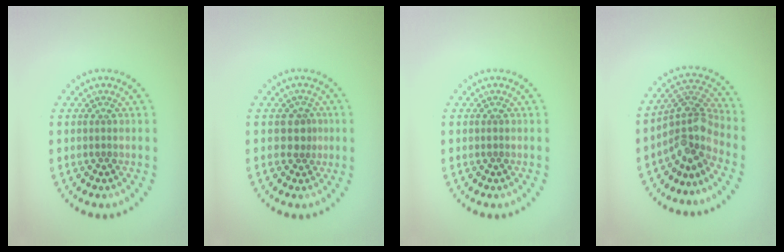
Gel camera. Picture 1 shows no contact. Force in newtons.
{"total": 1.8, "press": 1.3, "slide": 1.2}
{"total": 0.0}
{"total": 4.5, "press": 3.2, "slide": 3.1}